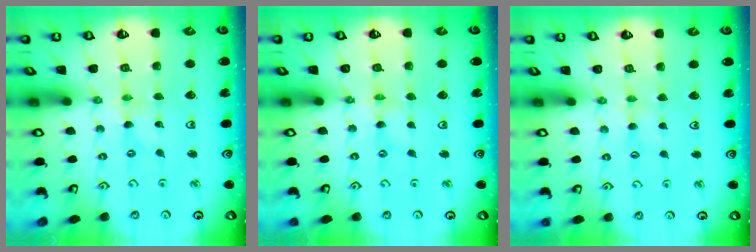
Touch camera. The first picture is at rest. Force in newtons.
{"total": 0.0}
{"total": 1.8, "press": 1.8, "slide": 0.3}